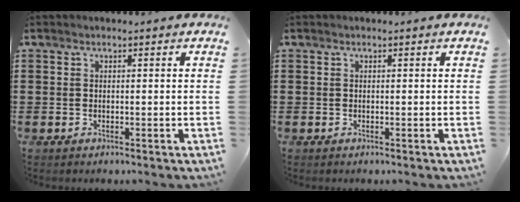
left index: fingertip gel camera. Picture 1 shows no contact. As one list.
[{"total": 0.0}]